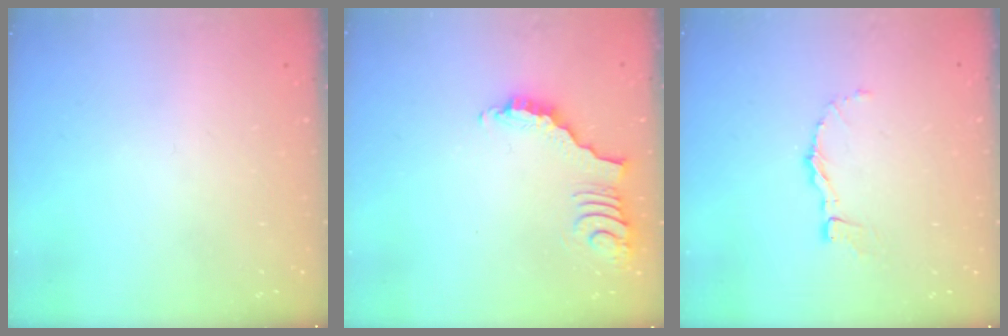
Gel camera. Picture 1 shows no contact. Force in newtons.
{"total": 3.8, "press": 3.7, "slide": 0.5}
{"total": 3.3, "press": 3.3, "slide": 0.1}